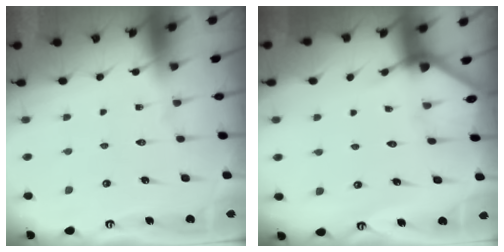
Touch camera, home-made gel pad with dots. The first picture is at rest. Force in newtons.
{"total": 2.7, "press": 2.7, "slide": 0.1}